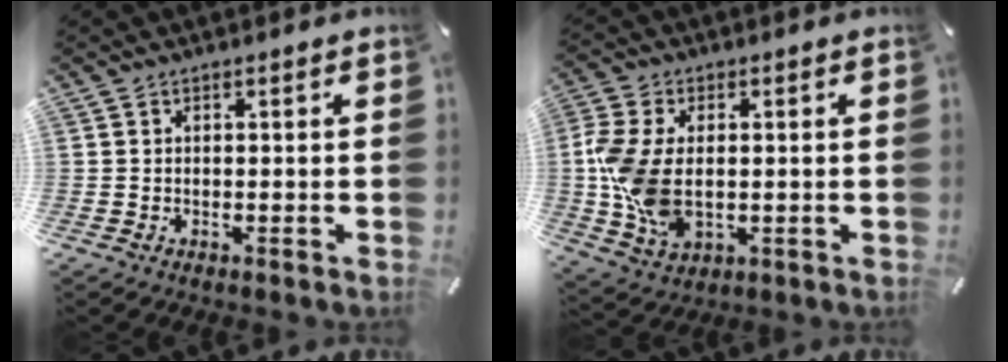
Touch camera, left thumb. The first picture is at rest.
{"total": 11.3, "force": [-0.2, 7.6, 8.3], "torque": [-0.200, 0.001, -0.002]}